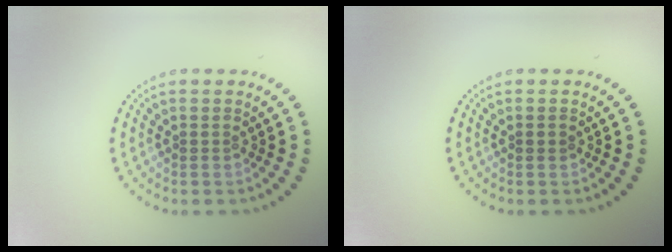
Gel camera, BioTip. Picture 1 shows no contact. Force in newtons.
{"total": 0.7, "press": 0.6, "slide": 0.1}